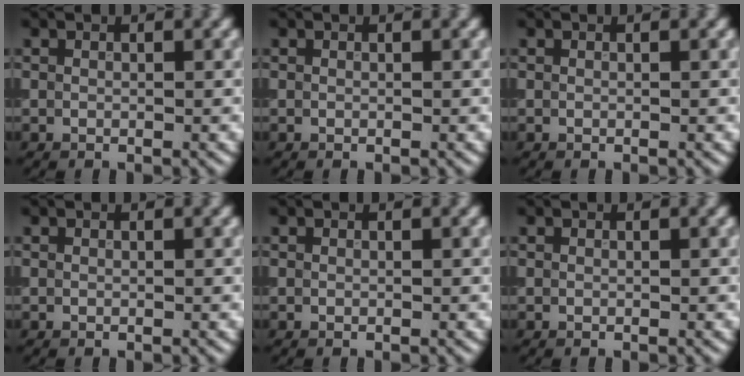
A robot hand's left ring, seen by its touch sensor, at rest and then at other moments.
{"total": 0.0}
{"total": 0.0}
{"total": 0.0}
{"total": 0.0}
{"total": 0.0}